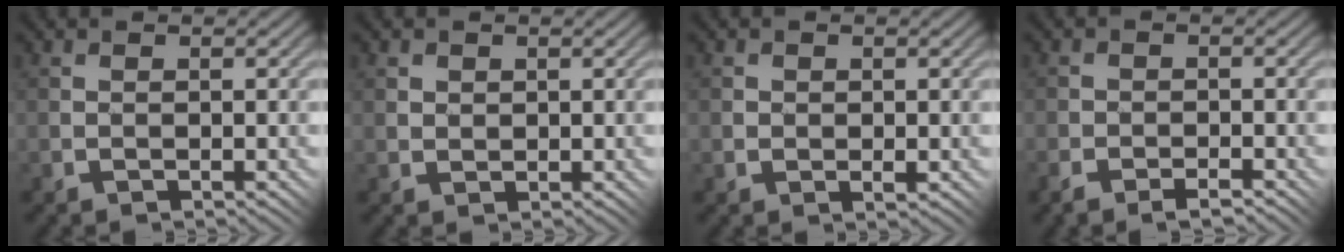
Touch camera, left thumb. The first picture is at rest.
{"total": 1.9, "force": [1.1, 1.5, 0.2], "torque": [-0.016, 0.002, 0.022]}
{"total": 1.4, "force": [0.4, 1.3, 0.3], "torque": [-0.004, -0.002, 0.010]}
{"total": 3.4, "force": [-2.3, 1.9, 1.5], "torque": [-0.016, -0.001, -0.043]}